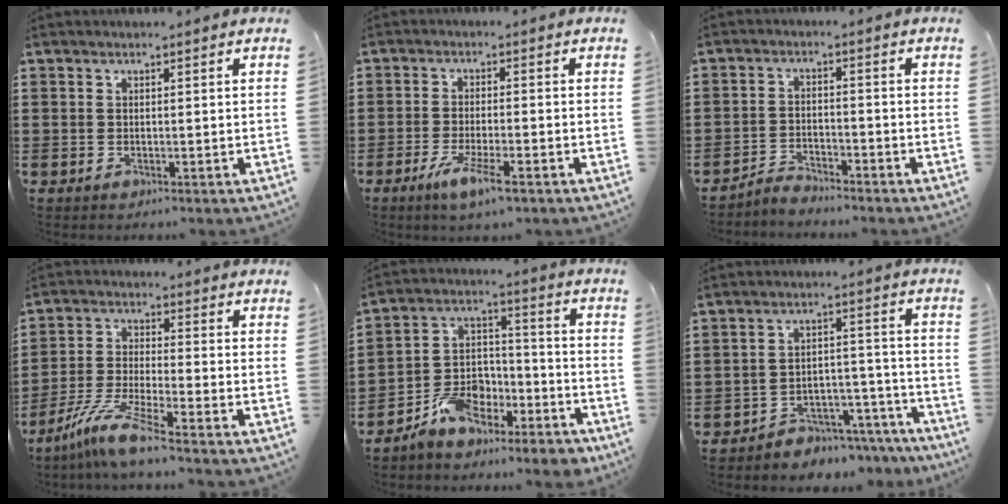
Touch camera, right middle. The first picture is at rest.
{"total": 5.0, "force": [-3.0, 0.6, 4.0], "torque": [-0.075, -0.007, -0.053]}
{"total": 3.0, "force": [-3.0, 0.2, -0.1], "torque": [-0.007, 0.004, -0.064]}
{"total": 7.8, "force": [-6.2, 0.1, 4.8], "torque": [-0.111, -0.015, -0.124]}
{"total": 8.1, "force": [-6.8, 3.9, 2.2], "torque": [-0.051, 0.026, -0.133]}
{"total": 4.9, "force": [-4.7, 1.3, 0.4], "torque": [-0.010, 0.018, -0.096]}